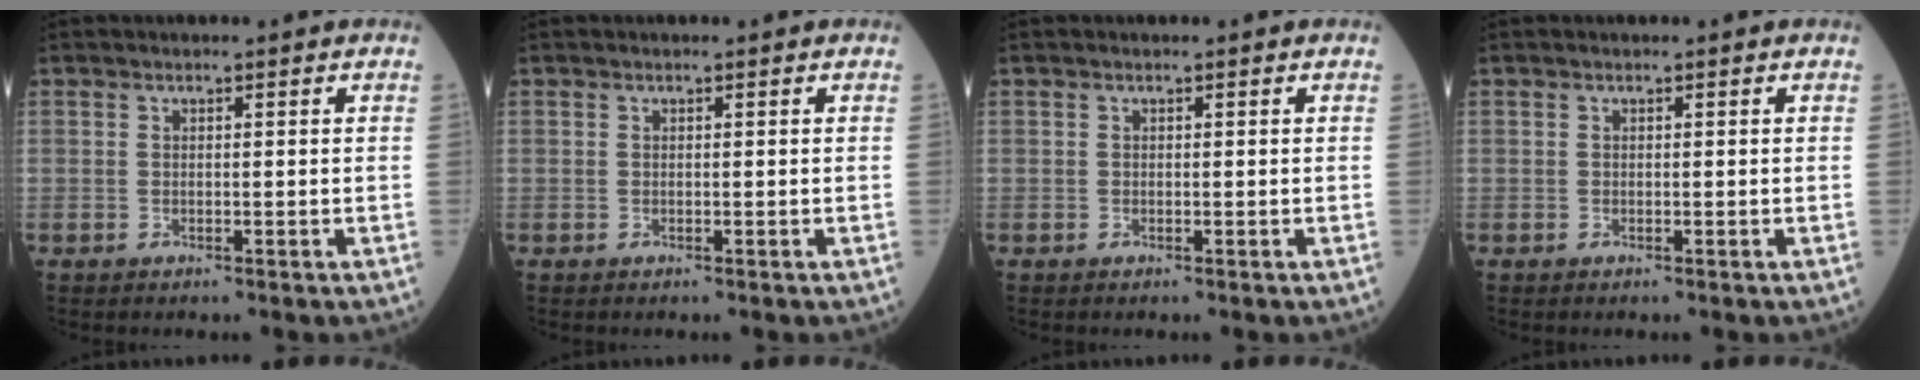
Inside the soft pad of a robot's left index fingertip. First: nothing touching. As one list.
[{"total": 0.0}, {"total": 0.0}, {"total": 0.0}]